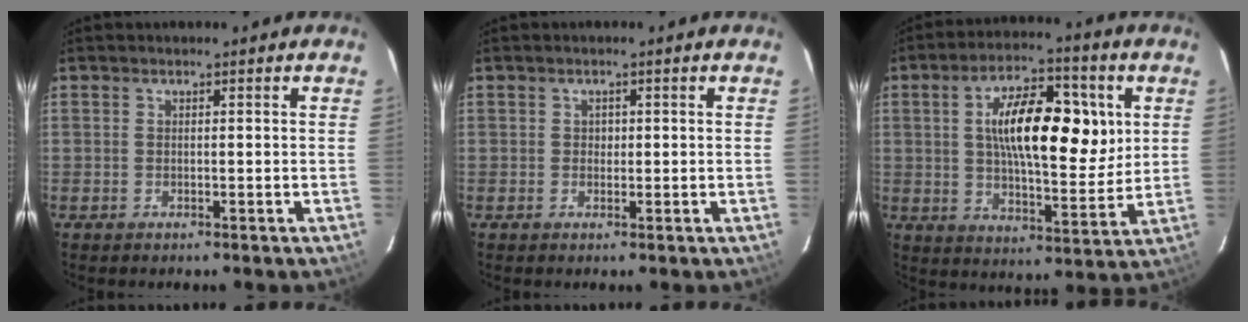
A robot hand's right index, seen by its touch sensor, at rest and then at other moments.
{"total": 1.0, "force": [0.0, 1.0, 0.1], "torque": [0.003, 0.002, 0.000]}
{"total": 17.3, "force": [4.0, 7.1, 15.2], "torque": [-0.248, 0.014, 0.061]}